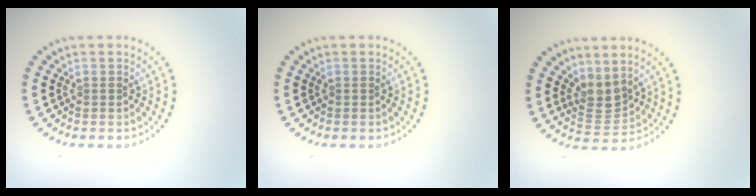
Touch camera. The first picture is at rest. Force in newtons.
{"total": 0.0}
{"total": 2.7, "press": 2.2, "slide": 1.7}